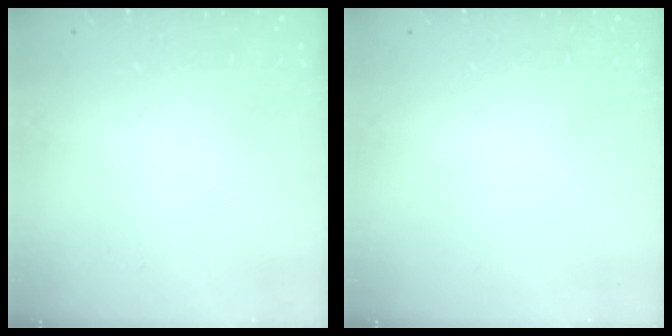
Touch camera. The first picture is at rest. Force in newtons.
{"total": 0.0}